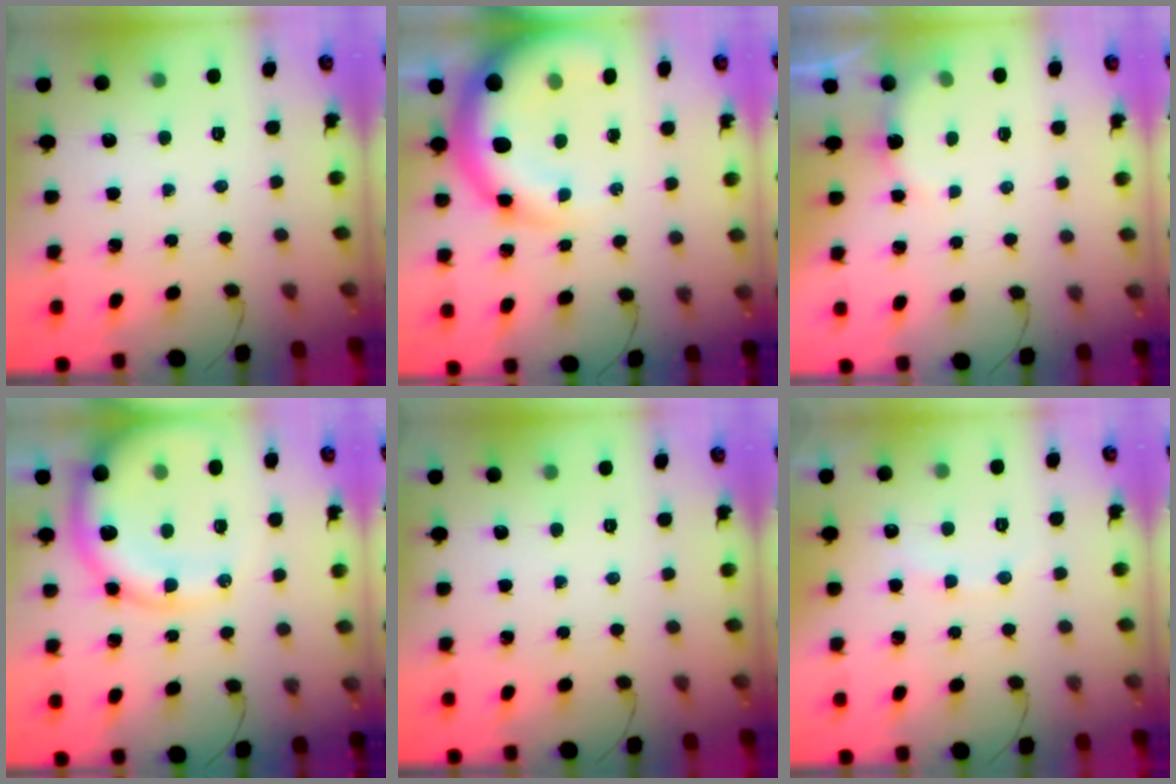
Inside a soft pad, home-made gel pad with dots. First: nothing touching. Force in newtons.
{"total": 13.0, "press": 12.5, "slide": 3.6}
{"total": 5.3, "press": 5.2, "slide": 1.1}
{"total": 16.3, "press": 15.9, "slide": 3.5}
{"total": 0.0}
{"total": 7.3, "press": 7.2, "slide": 1.0}